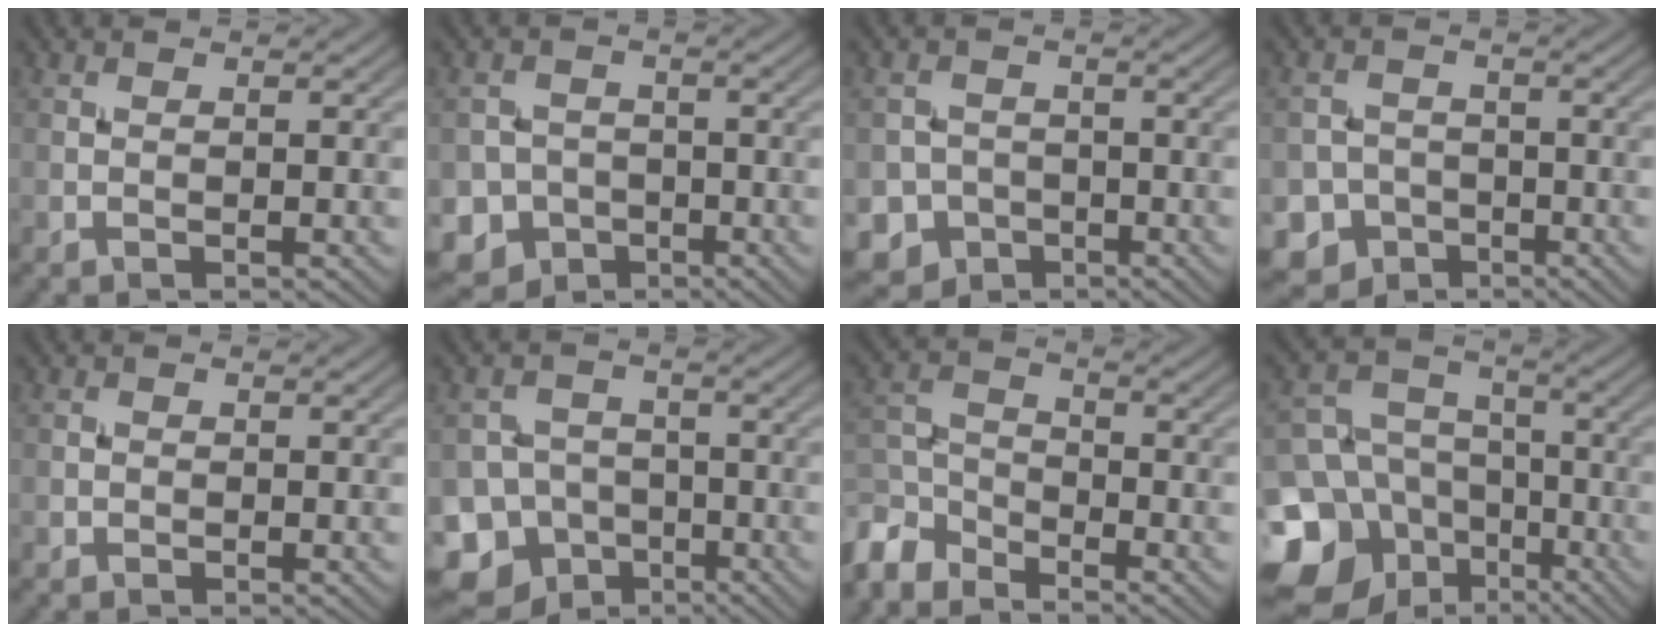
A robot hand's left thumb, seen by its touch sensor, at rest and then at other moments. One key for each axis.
{"total": 7.0, "fx": -3.5, "fy": 6.0, "fz": 1.4, "tx": -0.030, "ty": -0.019, "tz": -0.078}
{"total": 5.7, "fx": -2.8, "fy": 4.9, "fz": 1.0, "tx": -0.016, "ty": -0.008, "tz": -0.063}
{"total": 6.6, "fx": -3.6, "fy": 5.4, "fz": 1.0, "tx": -0.014, "ty": -0.012, "tz": -0.080}
{"total": 0.7, "fx": -0.3, "fy": 0.6, "fz": 0.1, "tx": 0.001, "ty": -0.003, "tz": -0.007}
{"total": 13.0, "fx": -7.8, "fy": 10.0, "fz": 2.8, "tx": -0.085, "ty": -0.040, "tz": -0.138}
{"total": 7.0, "fx": -5.6, "fy": 3.2, "fz": 2.7, "tx": -0.073, "ty": -0.008, "tz": -0.131}
{"total": 15.0, "fx": -6.7, "fy": 11.9, "fz": 6.3, "tx": -0.192, "ty": -0.020, "tz": -0.120}